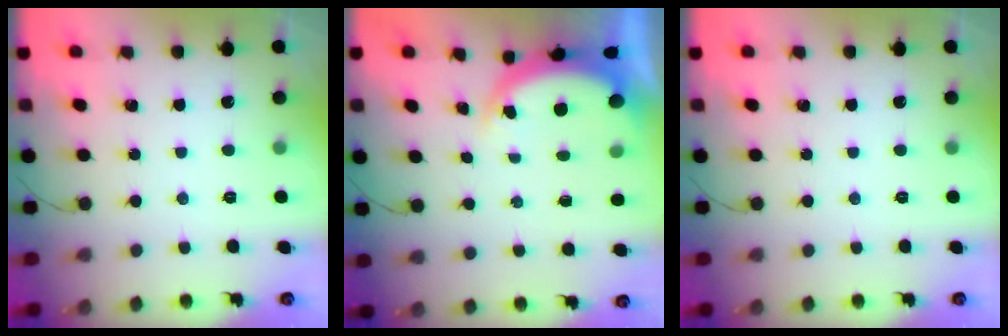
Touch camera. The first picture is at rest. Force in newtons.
{"total": 4.7, "press": 4.6, "slide": 0.6}
{"total": 0.0}